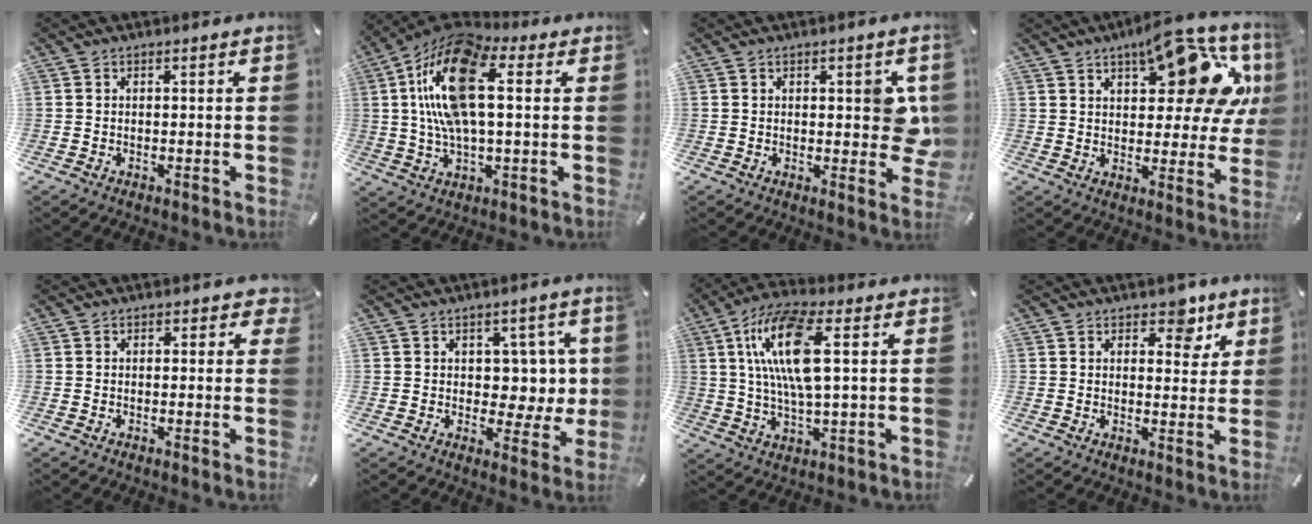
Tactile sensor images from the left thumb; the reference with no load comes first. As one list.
[{"total": 18.5, "force": [4.0, 8.5, 16.0], "torque": [-0.329, 0.004, 0.068]}, {"total": 7.3, "force": [1.2, 4.1, 6.0], "torque": [-0.061, -0.004, 0.016]}, {"total": 18.1, "force": [10.0, 8.7, 12.4], "torque": [-0.158, -0.062, 0.163]}, {"total": 1.9, "force": [0.6, 1.4, 1.1], "torque": [0.000, -0.002, 0.004]}, {"total": 7.3, "force": [2.0, 5.9, 4.0], "torque": [-0.037, -0.009, 0.034]}, {"total": 14.9, "force": [3.6, 5.0, 13.6], "torque": [-0.284, -0.002, 0.058]}, {"total": 6.5, "force": [4.0, 4.0, 3.1], "torque": [-0.011, -0.024, 0.061]}]